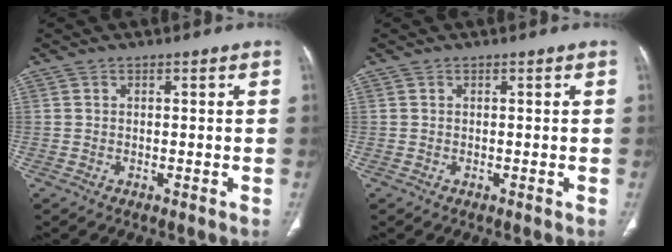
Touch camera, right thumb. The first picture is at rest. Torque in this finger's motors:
{"motor_torque": [-0.08, 0.14, -0.05, -0.05, 0.00]}